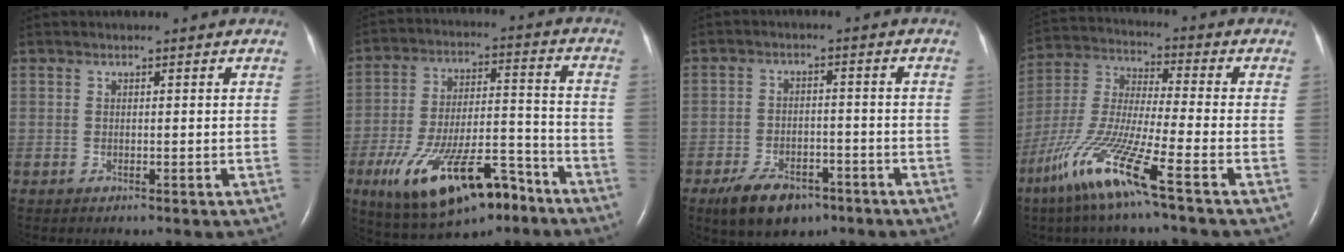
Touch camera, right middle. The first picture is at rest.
{"total": 18.2, "force": [-10.6, 6.1, 13.4], "torque": [-0.232, 0.002, -0.169]}
{"total": 8.2, "force": [-5.4, 4.1, 4.5], "torque": [-0.087, -0.004, -0.085]}
{"total": 14.2, "force": [-8.0, -0.2, 11.7], "torque": [-0.257, -0.034, -0.164]}